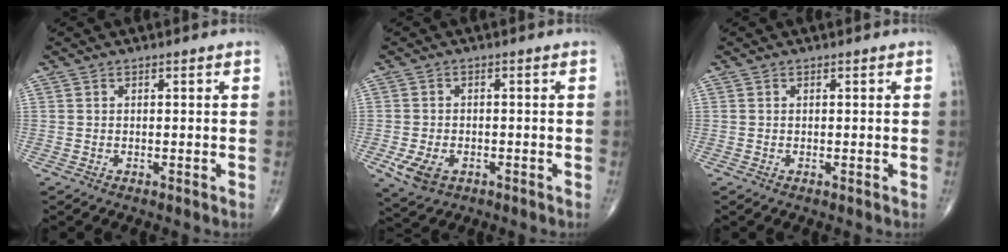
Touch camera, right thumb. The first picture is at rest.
{"total": 5.7, "force": [-2.1, 3.8, 3.7], "torque": [-0.073, 0.000, -0.031]}
{"total": 0.0}